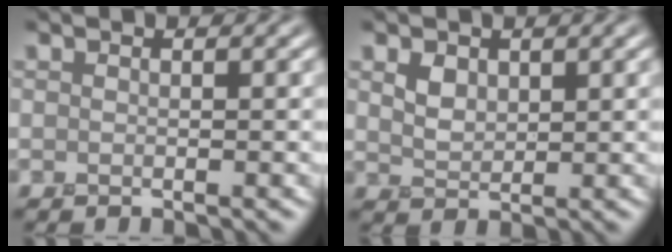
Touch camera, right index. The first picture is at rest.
{"total": 1.8, "force": [0.7, 1.3, 1.0], "torque": [-0.023, -0.007, 0.016]}